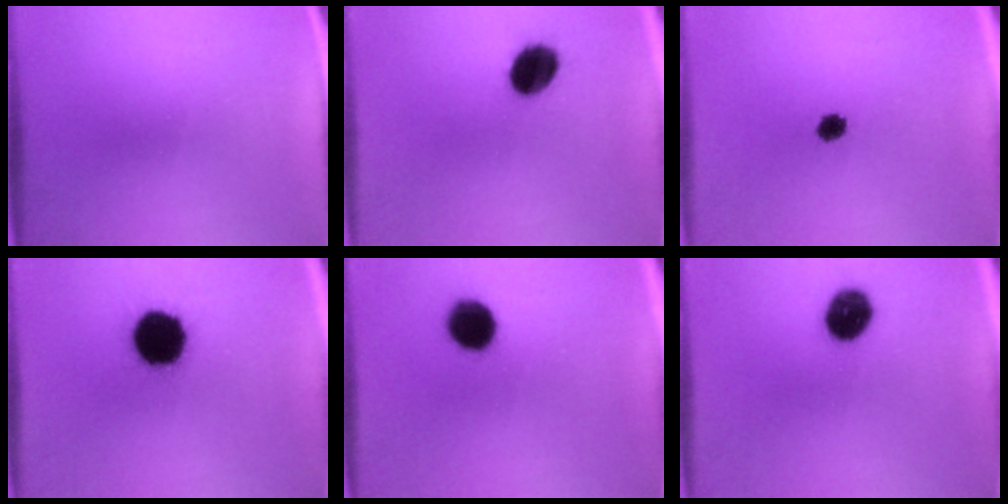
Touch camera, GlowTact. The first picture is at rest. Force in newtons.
{"total": 9.4}
{"total": 3.0}
{"total": 18.2}
{"total": 10.3}
{"total": 9.6}